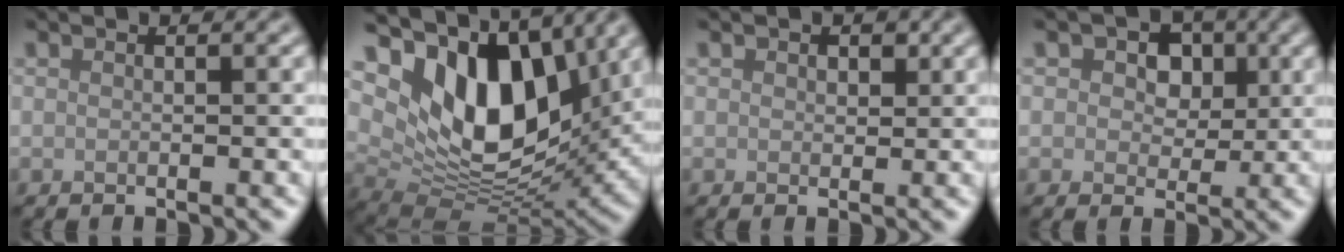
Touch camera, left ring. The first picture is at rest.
{"total": 13.0, "force": [4.9, 7.5, 9.5], "torque": [-0.146, -0.005, 0.082]}
{"total": 1.3, "force": [0.7, 0.9, 0.6], "torque": [-0.009, -0.002, 0.010]}
{"total": 4.7, "force": [1.4, 3.4, 2.8], "torque": [-0.038, 0.006, -0.004]}